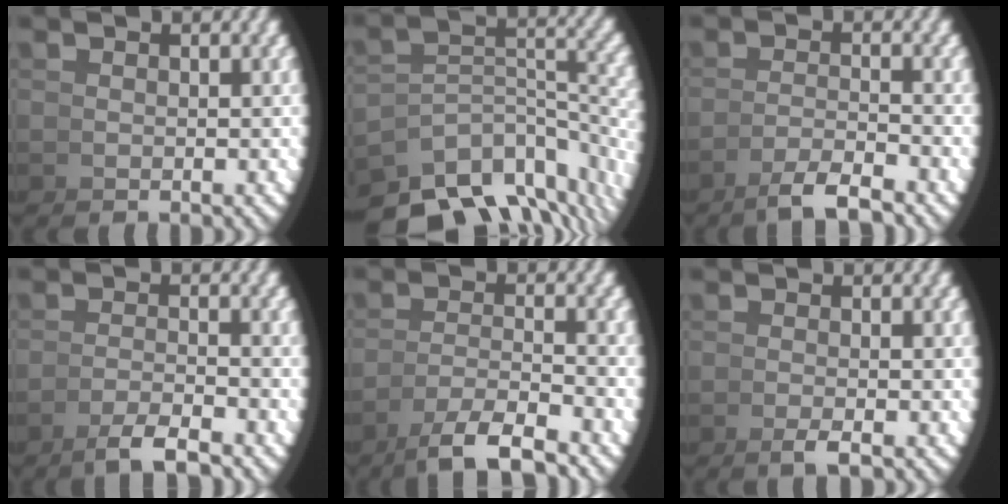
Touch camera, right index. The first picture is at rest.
{"total": 11.0, "force": [-6.0, 6.5, 6.6], "torque": [-0.113, -0.049, -0.069]}
{"total": 3.1, "force": [-2.4, -0.6, 1.8], "torque": [-0.016, 0.002, -0.042]}
{"total": 2.9, "force": [-2.3, -0.8, 1.6], "torque": [-0.013, 0.005, -0.041]}
{"total": 5.1, "force": [-3.3, 1.1, 3.6], "torque": [-0.059, -0.013, -0.044]}
{"total": 1.4, "force": [-1.0, -0.7, 0.7], "torque": [-0.008, 0.005, -0.019]}